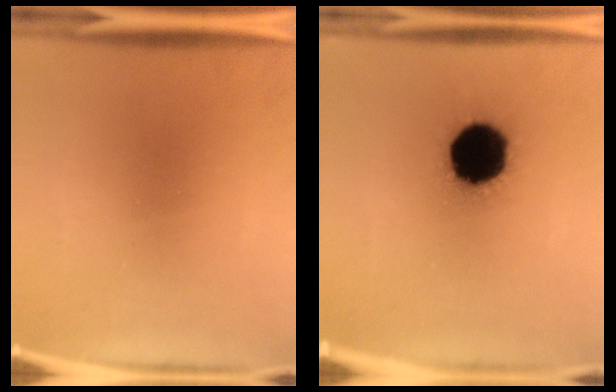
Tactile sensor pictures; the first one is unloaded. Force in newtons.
{"total": 19.9}